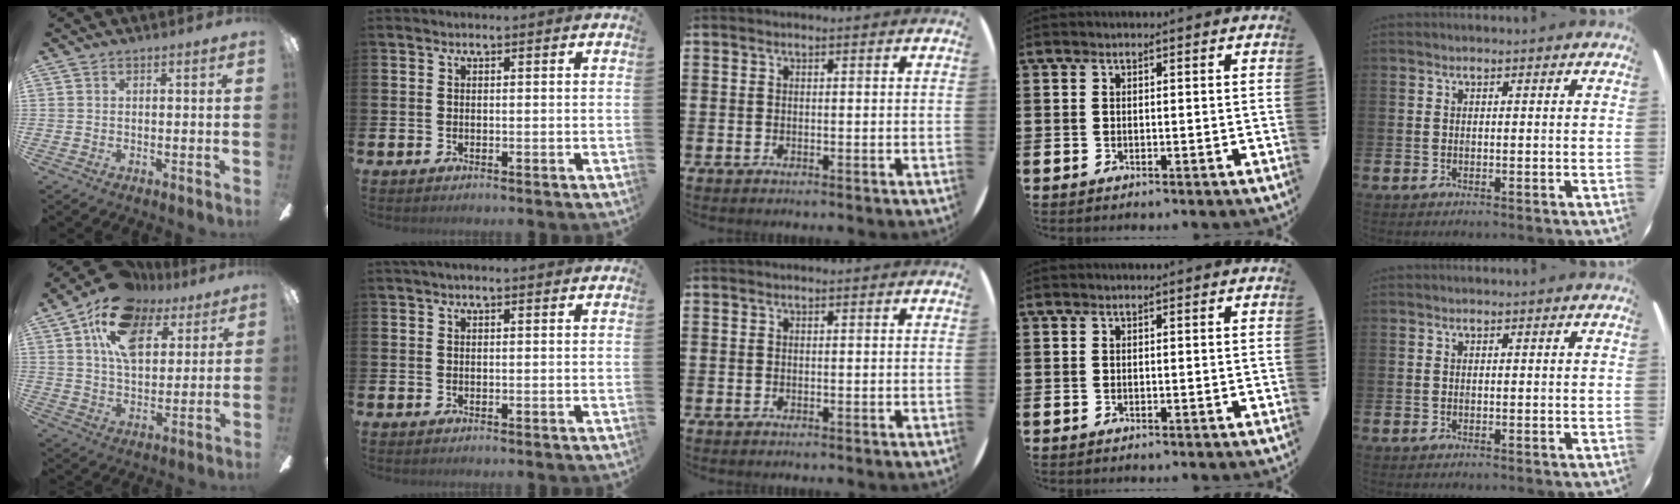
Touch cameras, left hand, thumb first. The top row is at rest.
{"thumb": {"total": 16.9, "force": [9.5, 9.7, 10.0], "torque": [-0.172, -0.027, 0.170]}, "index": {"total": 0.8, "force": [0.5, 0.1, 0.5], "torque": [-0.009, 0.002, 0.009]}}